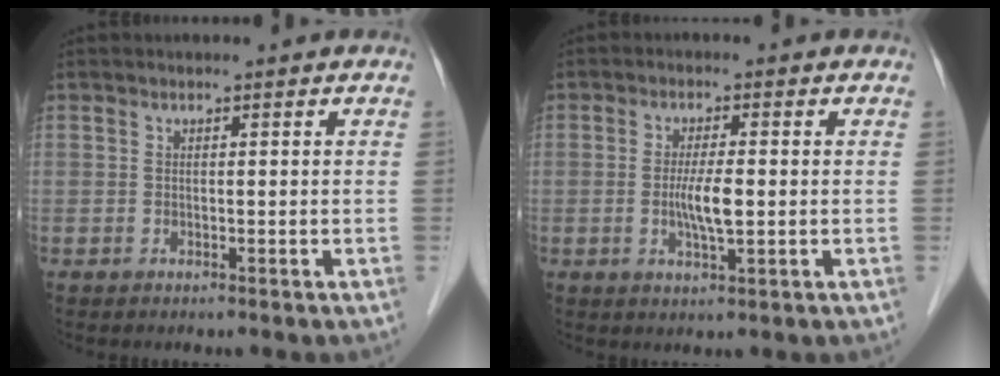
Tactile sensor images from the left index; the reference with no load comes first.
{"total": 4.2, "force": [-0.4, 0.6, 4.1], "torque": [-0.084, -0.007, -0.007]}